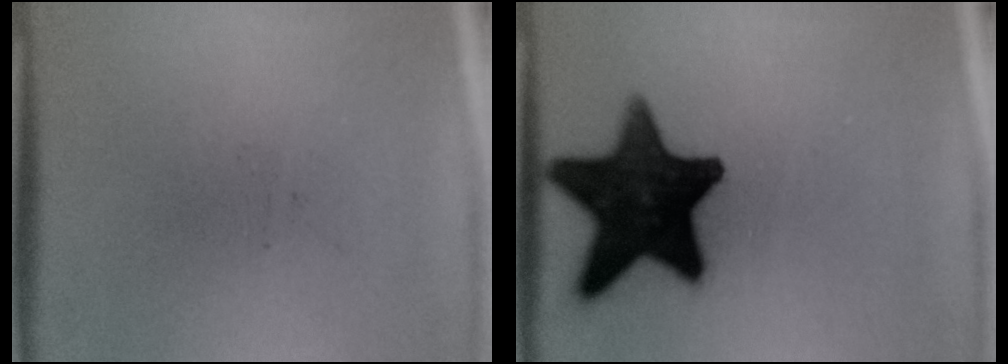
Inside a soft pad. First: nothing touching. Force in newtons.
{"total": 17.7}